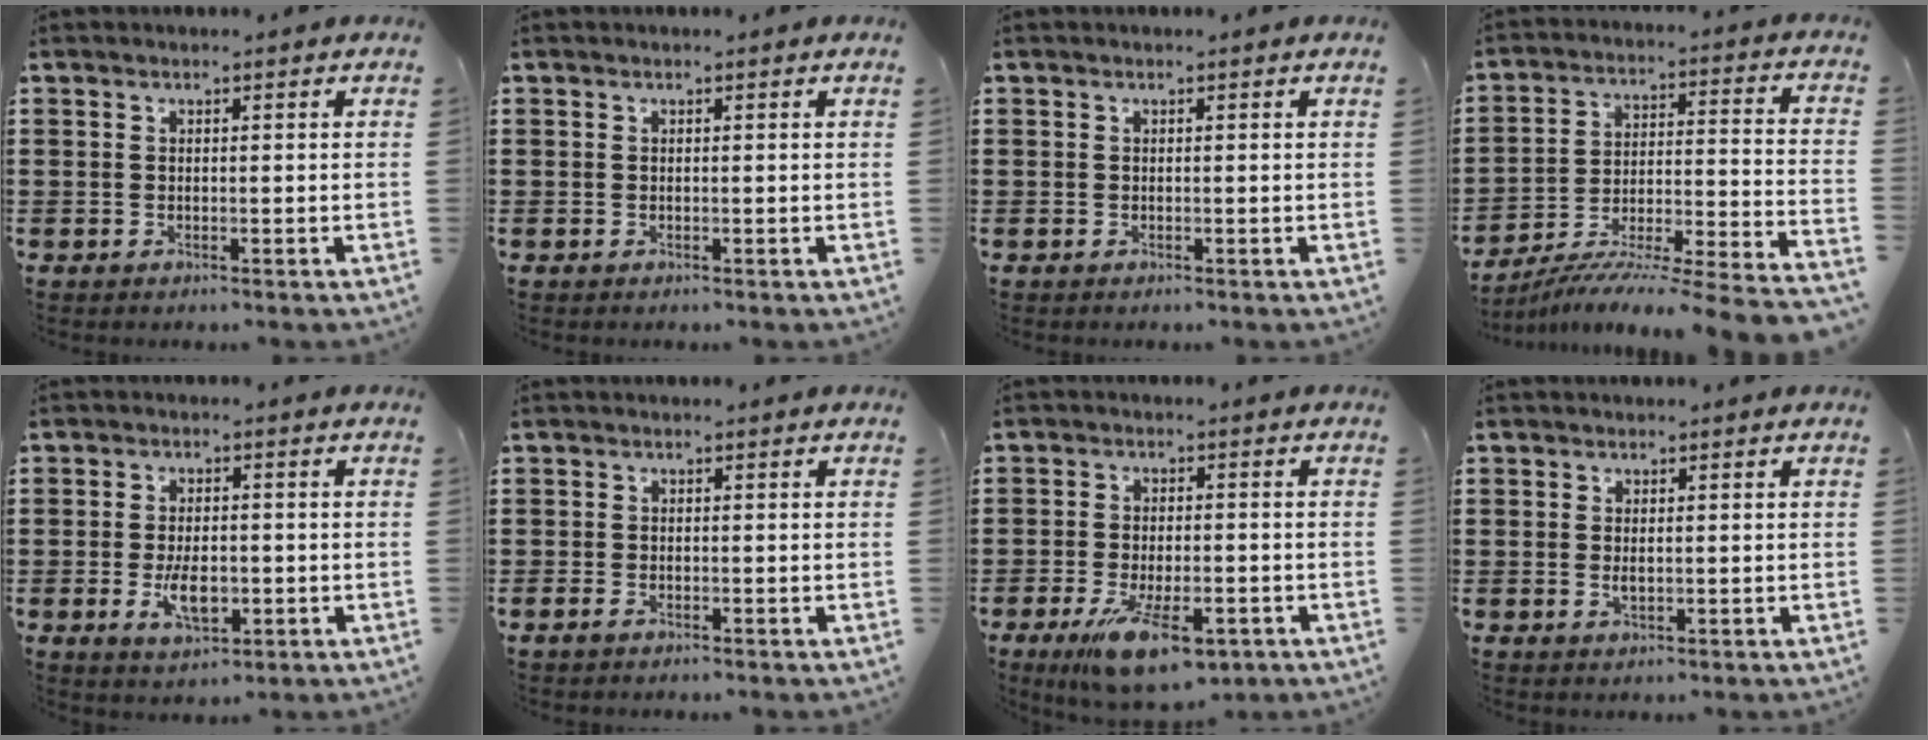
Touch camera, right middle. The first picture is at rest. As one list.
[{"total": 0.0}, {"total": 0.0}, {"total": 7.2, "force": [-6.6, -1.1, 2.6], "torque": [-0.031, -0.015, -0.135]}, {"total": 5.4, "force": [-1.4, 2.6, 4.5], "torque": [-0.075, -0.010, -0.028]}, {"total": 0.9, "force": [-0.6, 0.2, 0.6], "torque": [-0.015, -0.005, -0.011]}, {"total": 9.3, "force": [-4.8, 3.5, 7.1], "torque": [-0.143, -0.004, -0.080]}, {"total": 1.0, "force": [0.1, 0.5, 0.9], "torque": [-0.020, 0.001, 0.003]}]